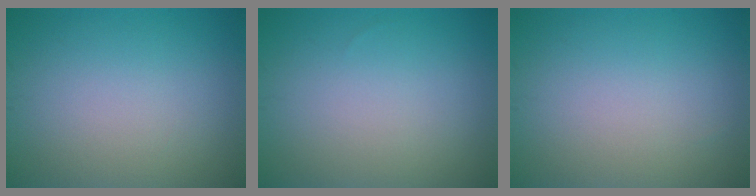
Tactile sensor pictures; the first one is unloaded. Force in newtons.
{"total": 0.0}
{"total": 0.0}